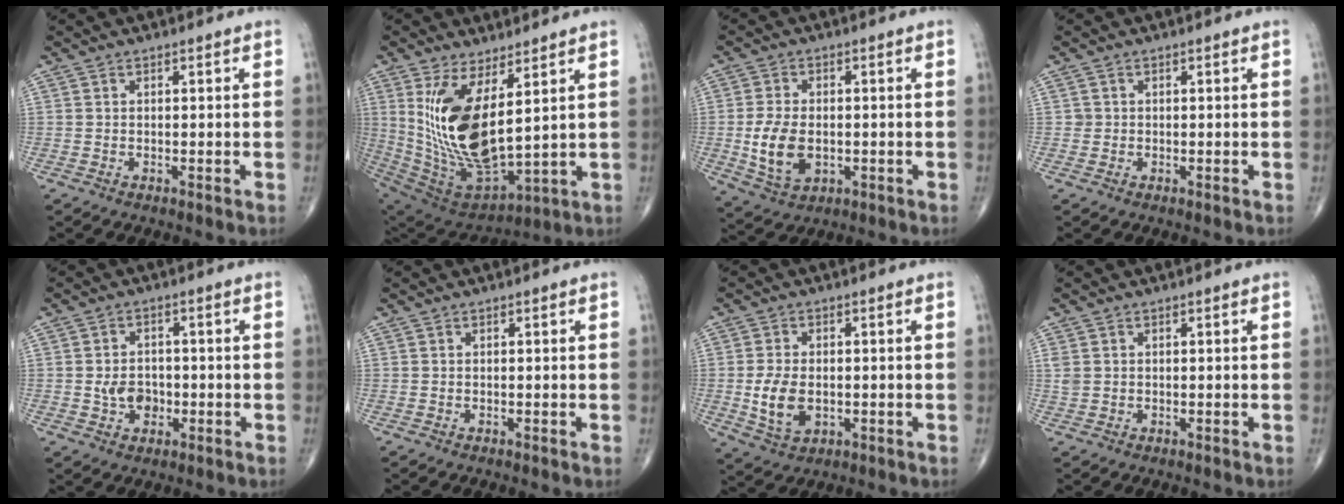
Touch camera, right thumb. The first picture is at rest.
{"total": 18.8, "force": [4.9, 7.9, 16.3], "torque": [-0.319, -0.045, 0.117]}
{"total": 8.9, "force": [-1.1, 5.7, 6.7], "torque": [-0.123, -0.004, -0.011]}
{"total": 0.9, "force": [0.0, 0.9, 0.0], "torque": [0.008, 0.004, 0.000]}
{"total": 5.0, "force": [-0.9, 3.9, 3.0], "torque": [-0.026, 0.007, -0.013]}
{"total": 0.0}
{"total": 7.3, "force": [-0.9, 4.7, 5.6], "torque": [-0.101, -0.005, -0.009]}
{"total": 1.8, "force": [0.4, 1.4, 0.9], "torque": [-0.023, 0.004, 0.014]}